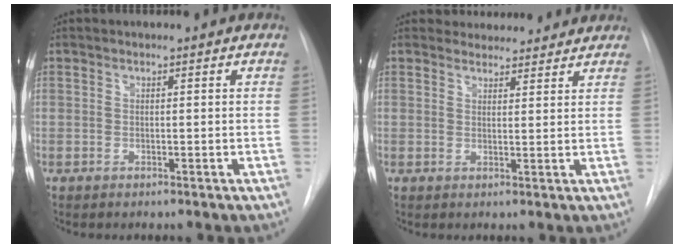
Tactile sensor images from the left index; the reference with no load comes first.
{"total": 6.5, "force": [6.1, 2.1, 0.3], "torque": [0.010, 0.014, 0.068]}